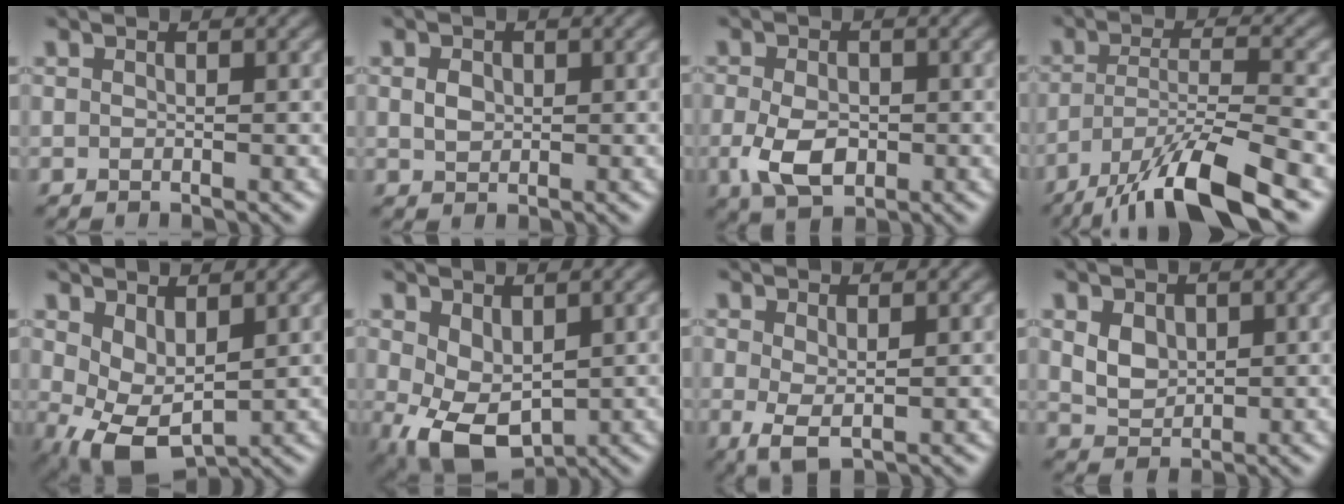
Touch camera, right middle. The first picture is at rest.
{"total": 1.6, "force": [0.3, 1.2, 1.0], "torque": [-0.022, 0.003, 0.003]}
{"total": 4.5, "force": [-1.0, 2.8, 3.3], "torque": [-0.074, -0.006, -0.020]}
{"total": 10.2, "force": [-6.9, 2.2, 7.2], "torque": [-0.130, 0.000, -0.130]}
{"total": 4.7, "force": [0.5, 2.7, 3.9], "torque": [-0.092, -0.009, 0.017]}
{"total": 5.9, "force": [-0.6, 3.8, 4.6], "torque": [-0.110, -0.012, -0.001]}
{"total": 2.4, "force": [0.0, 1.0, 2.2], "torque": [-0.049, -0.004, 0.000]}
{"total": 2.4, "force": [0.8, 1.8, 1.4], "torque": [-0.033, -0.002, 0.019]}